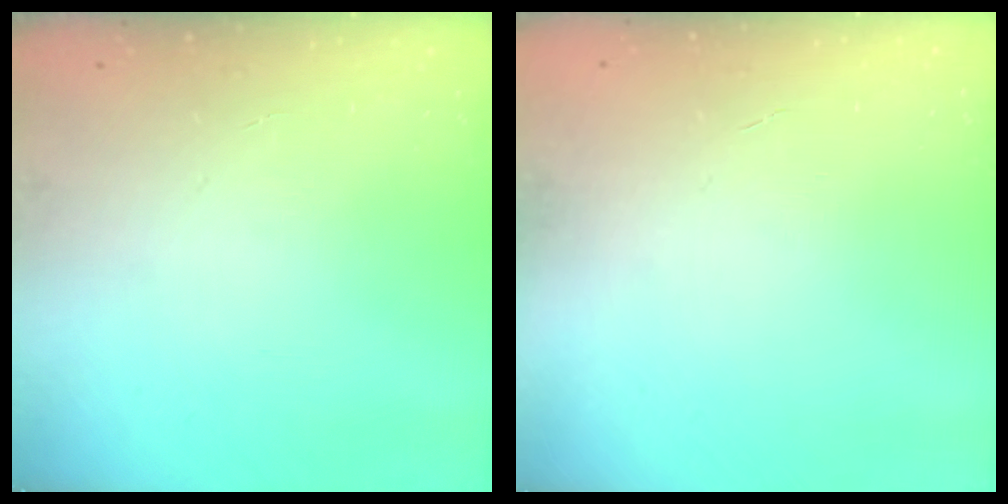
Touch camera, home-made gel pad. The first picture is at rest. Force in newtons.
{"total": 0.0}